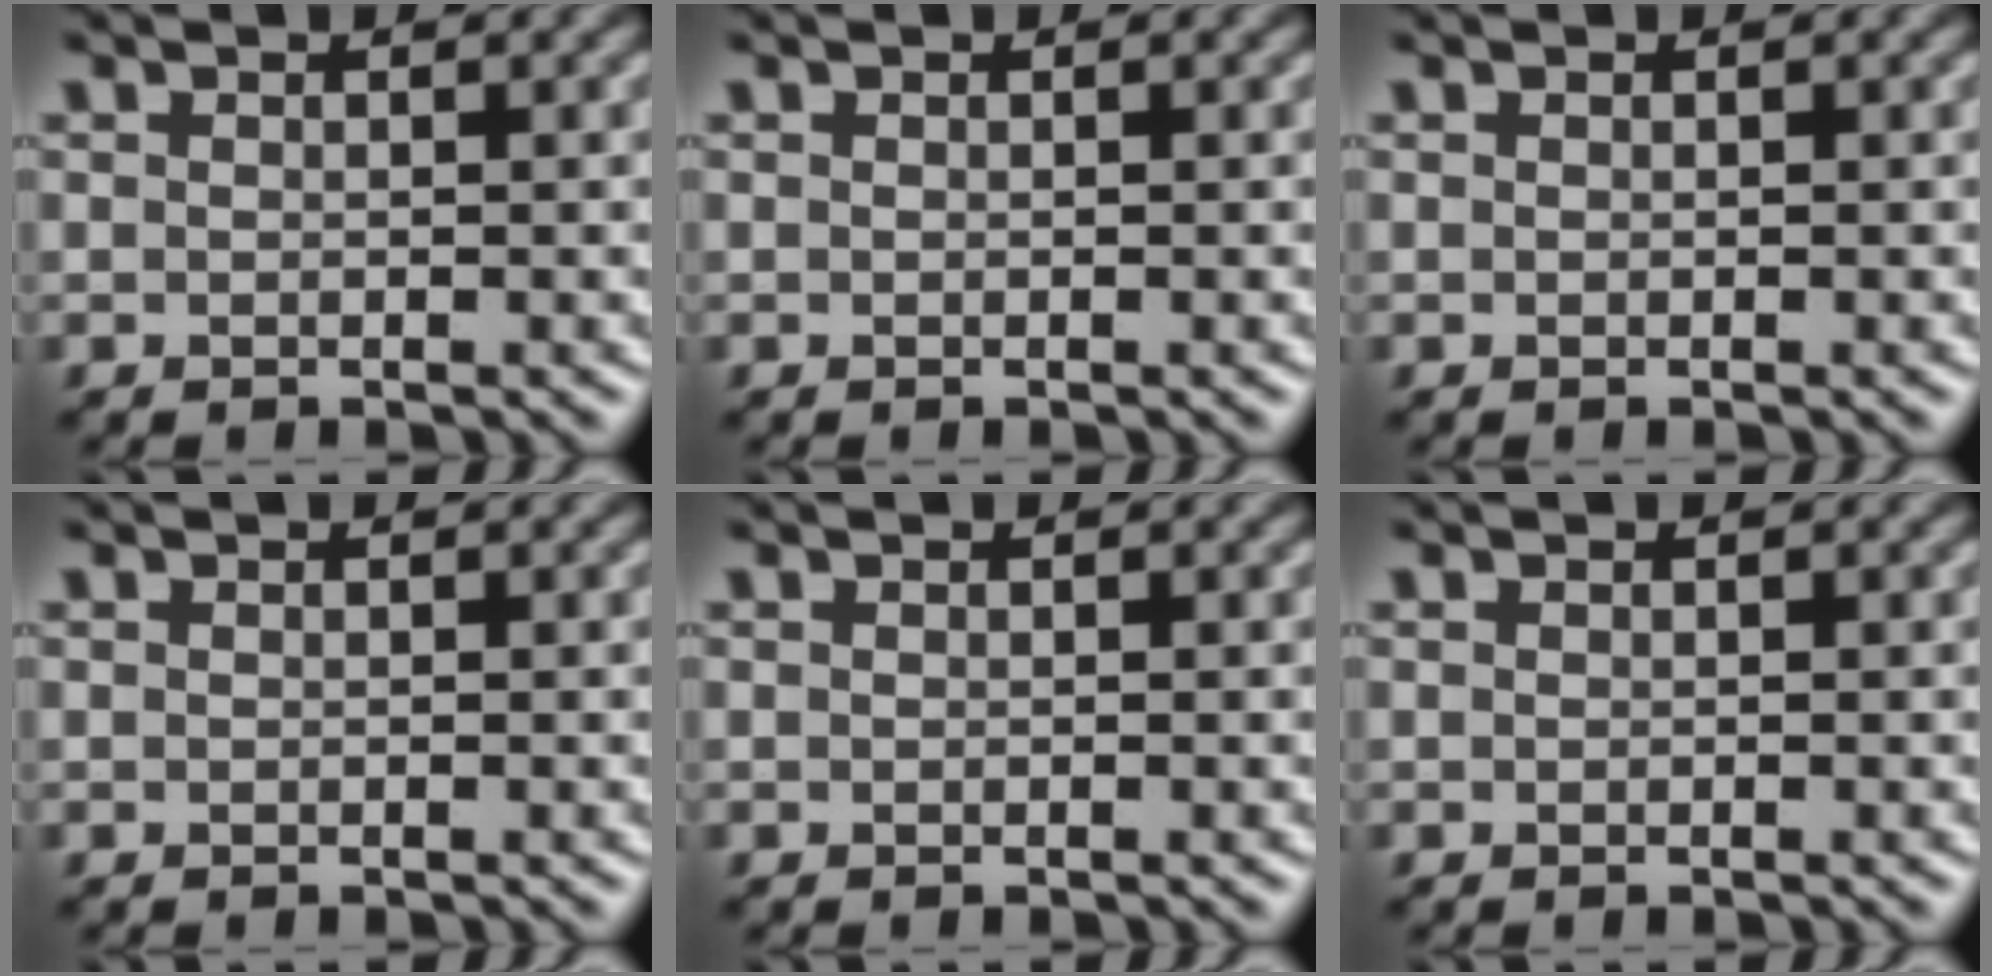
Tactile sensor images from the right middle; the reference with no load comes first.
{"total": 0.0}
{"total": 0.0}
{"total": 0.0}
{"total": 0.0}
{"total": 0.0}